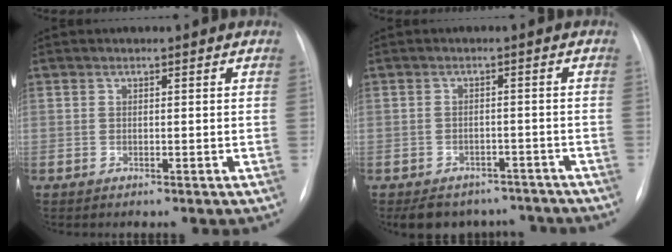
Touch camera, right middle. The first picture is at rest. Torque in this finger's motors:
{"motor_torque": [0.19, -0.24, 0.01, 0.01]}